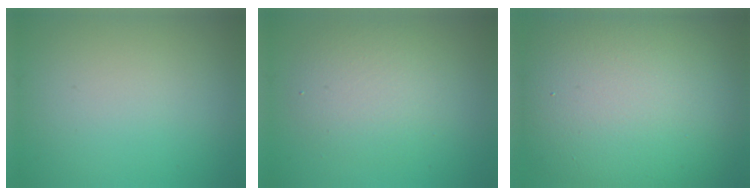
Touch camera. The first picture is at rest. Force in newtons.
{"total": 3.7, "press": 3.7, "slide": 0.3}
{"total": 15.6, "press": 15.6, "slide": 1.5}